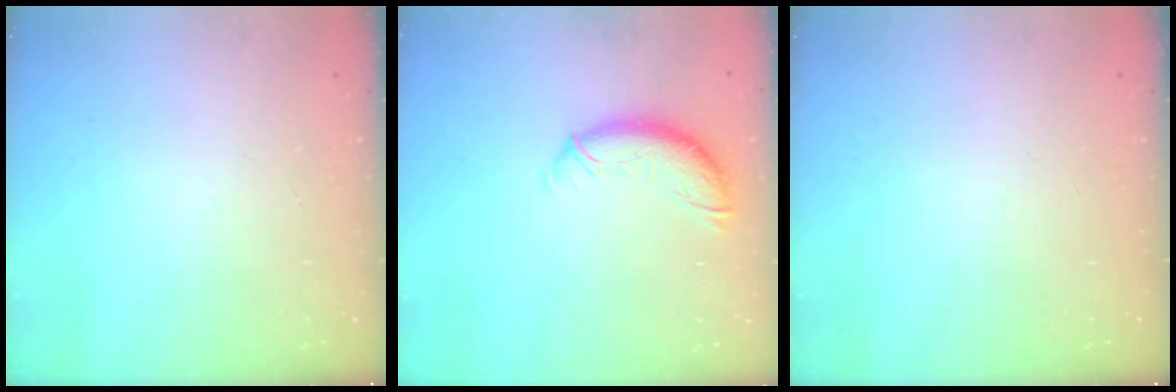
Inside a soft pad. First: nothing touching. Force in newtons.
{"total": 10.3, "press": 10.3, "slide": 0.8}
{"total": 0.0}